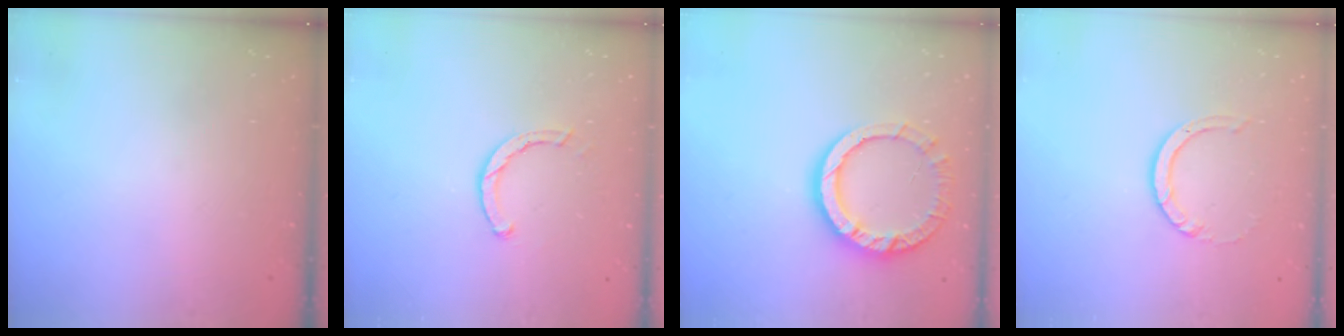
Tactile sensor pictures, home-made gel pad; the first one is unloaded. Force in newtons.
{"total": 2.4, "press": 2.4, "slide": 0.1}
{"total": 12.3, "press": 12.2, "slide": 1.3}
{"total": 4.7, "press": 4.7, "slide": 0.4}